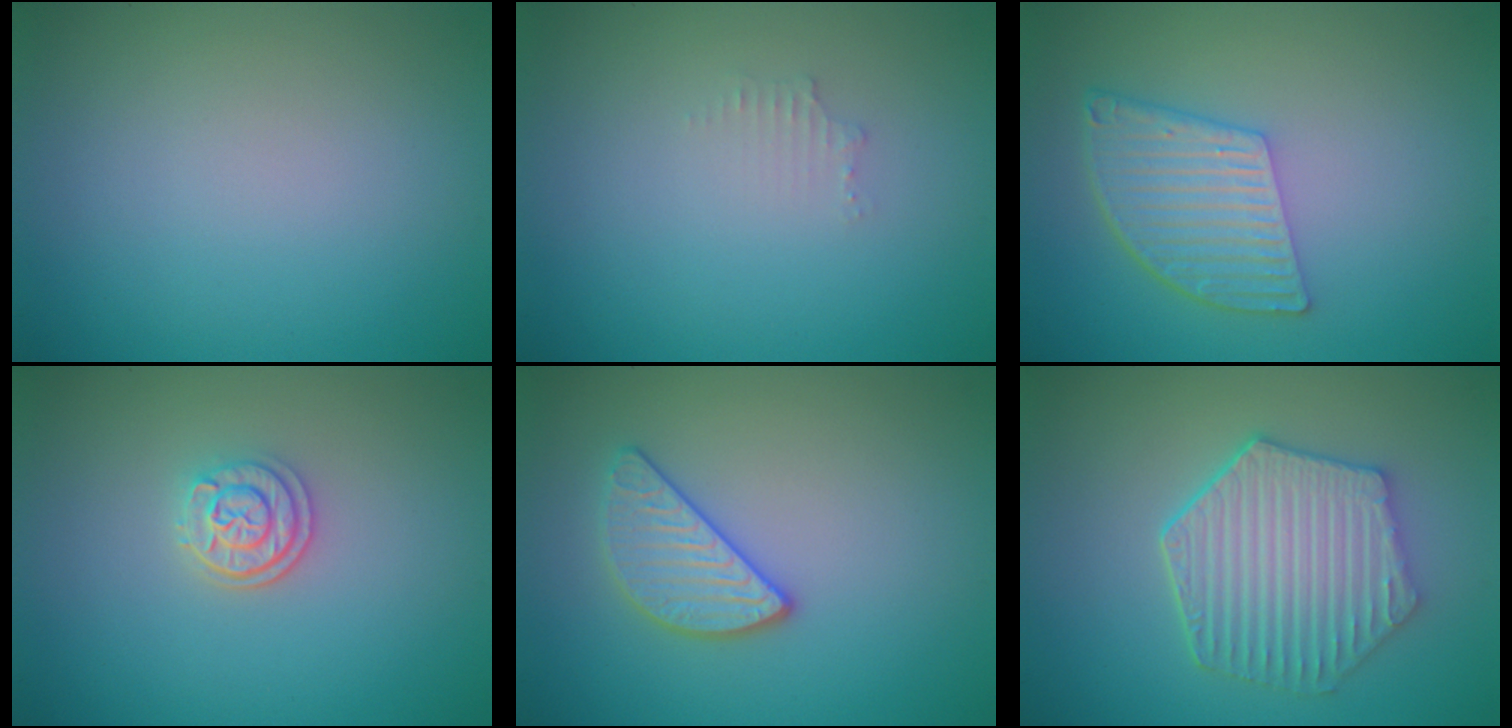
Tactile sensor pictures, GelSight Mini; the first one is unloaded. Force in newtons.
{"total": 0.9, "press": 0.8, "slide": 0.1}
{"total": 5.4, "press": 3.9, "slide": 3.7}
{"total": 2.4, "press": 2.1, "slide": 1.1}
{"total": 2.8, "press": 2.7, "slide": 0.4}
{"total": 6.3, "press": 5.0, "slide": 3.7}